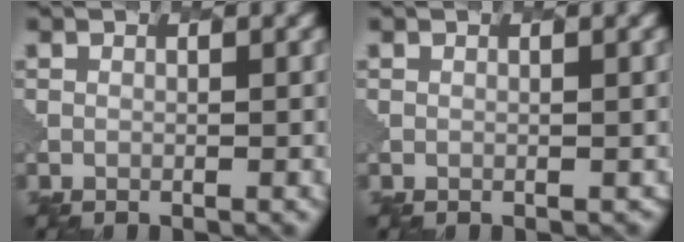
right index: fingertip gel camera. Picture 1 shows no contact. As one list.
[{"total": 0.6, "force": [-0.5, 0.4, 0.0], "torque": [0.005, -0.002, 0.000]}]